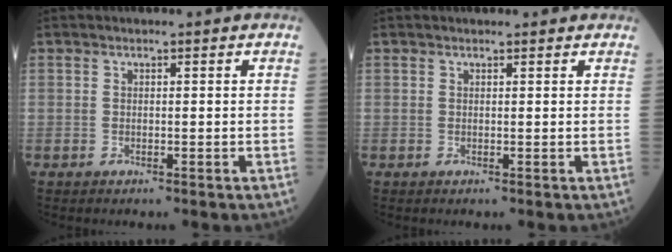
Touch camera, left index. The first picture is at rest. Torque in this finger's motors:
{"motor_torque": [-0.24, -0.10, -0.30, -0.02]}